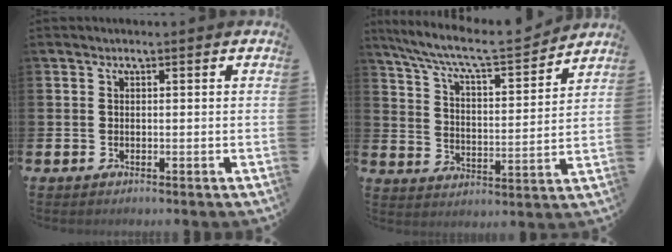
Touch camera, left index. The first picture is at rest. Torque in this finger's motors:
{"motor_torque": [0.91, -1.23, 0.50, 0.21]}